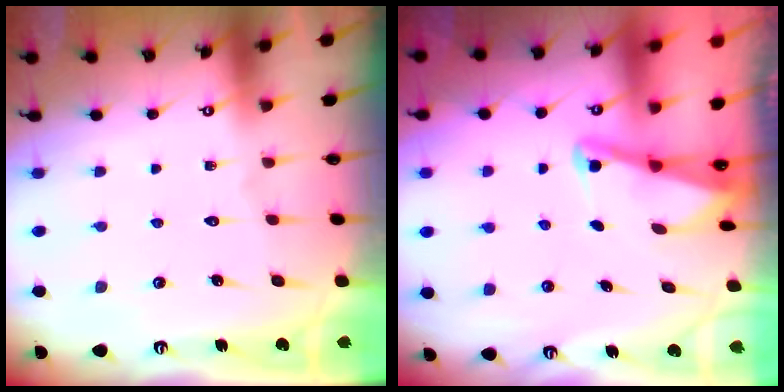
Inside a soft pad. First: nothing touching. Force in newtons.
{"total": 2.1, "press": 2.0, "slide": 0.4}